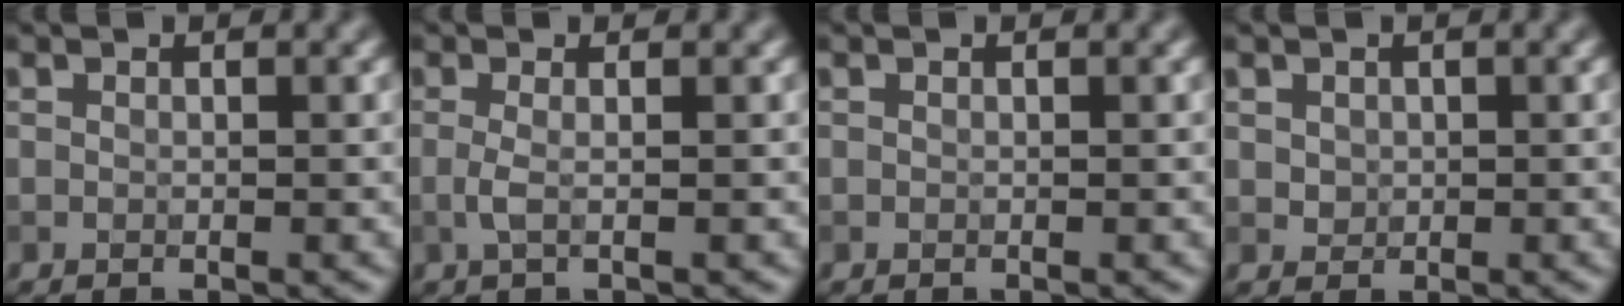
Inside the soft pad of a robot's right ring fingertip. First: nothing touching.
{"total": 1.5, "force": [-0.1, 0.4, 1.5], "torque": [-0.029, -0.002, -0.005]}
{"total": 0.0}
{"total": 1.0, "force": [0.3, 0.9, 0.3], "torque": [-0.003, -0.003, 0.010]}